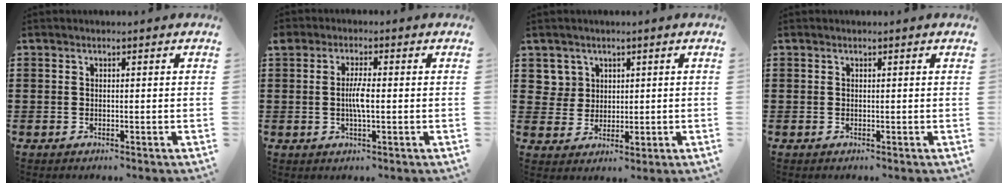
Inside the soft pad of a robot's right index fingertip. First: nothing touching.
{"total": 3.7, "force": [-0.3, 0.9, 3.6], "torque": [-0.072, -0.003, -0.009]}
{"total": 4.1, "force": [1.8, 3.6, 0.5], "torque": [-0.028, 0.014, 0.035]}
{"total": 0.0}